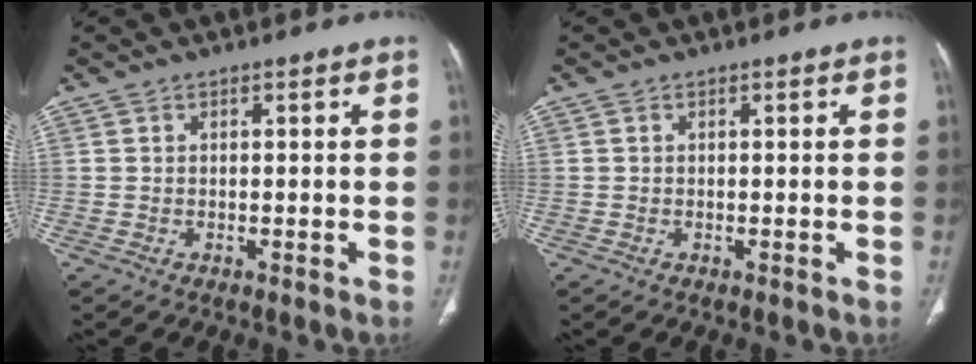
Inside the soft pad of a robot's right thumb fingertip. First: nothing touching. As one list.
[{"total": 0.0}]